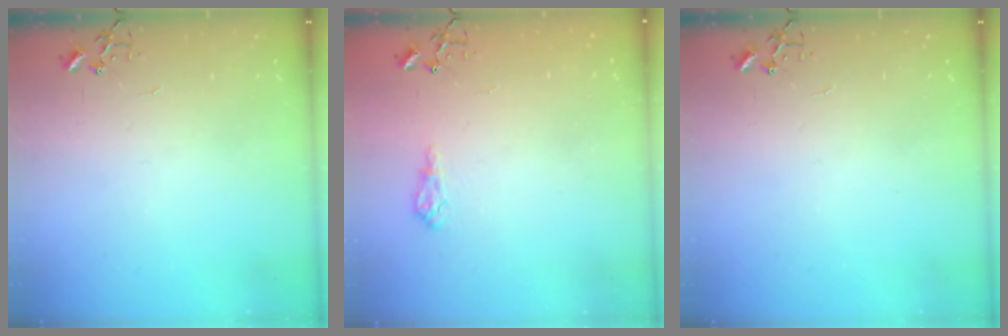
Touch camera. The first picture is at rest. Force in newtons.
{"total": 5.5, "press": 5.5, "slide": 0.9}
{"total": 0.0}